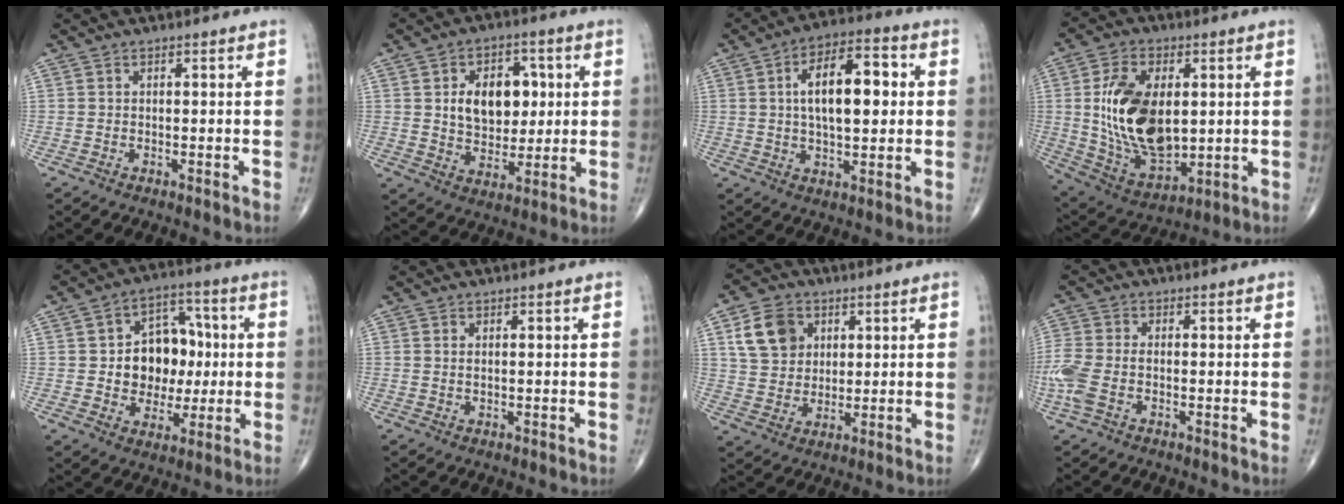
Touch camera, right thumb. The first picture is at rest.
{"total": 12.2, "force": [2.2, 8.4, 8.5], "torque": [-0.089, -0.005, 0.042]}
{"total": 13.9, "force": [2.1, 6.4, 12.2], "torque": [-0.180, 0.012, 0.030]}
{"total": 19.1, "force": [1.8, 11.0, 15.5], "torque": [-0.272, -0.017, 0.049]}
{"total": 13.3, "force": [0.6, 10.2, 8.4], "torque": [-0.070, 0.025, 0.013]}
{"total": 0.5, "force": [0.2, 0.1, 0.4], "torque": [-0.009, -0.002, 0.005]}
{"total": 9.7, "force": [3.6, 7.6, 4.8], "torque": [-0.063, -0.008, 0.069]}
{"total": 7.4, "force": [-2.0, 4.3, 5.6], "torque": [-0.160, 0.006, -0.044]}